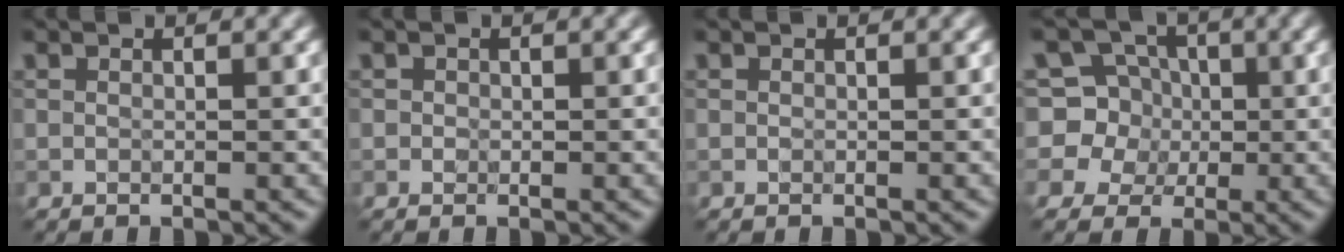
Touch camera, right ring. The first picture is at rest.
{"total": 0.5, "force": [0.0, 0.5, 0.1], "torque": [0.003, -0.004, -0.003]}
{"total": 0.0}
{"total": 8.0, "force": [2.0, 7.3, 2.5], "torque": [-0.050, 0.047, 0.007]}